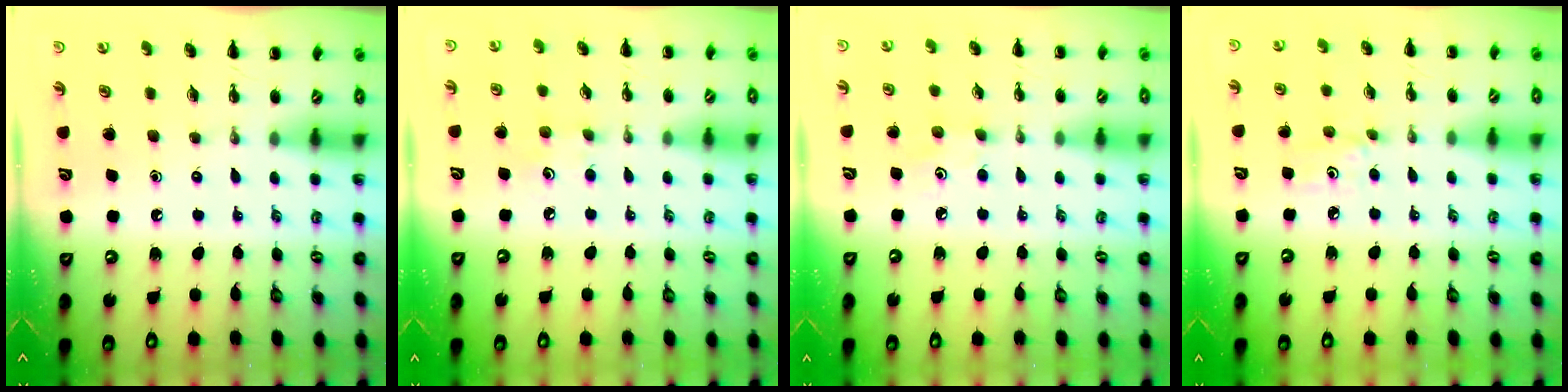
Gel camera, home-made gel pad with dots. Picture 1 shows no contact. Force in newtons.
{"total": 5.4, "press": 5.2, "slide": 1.3}
{"total": 3.0, "press": 2.9, "slide": 0.8}
{"total": 4.0, "press": 3.7, "slide": 1.6}